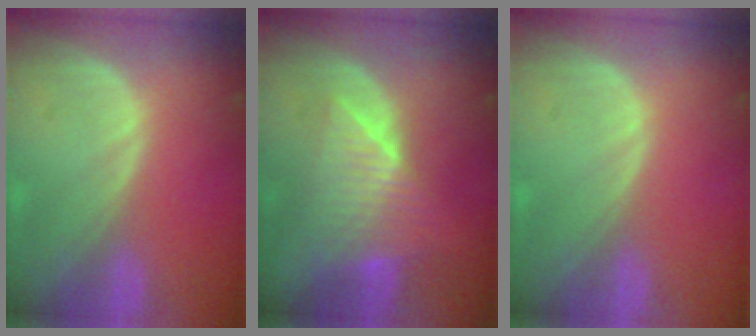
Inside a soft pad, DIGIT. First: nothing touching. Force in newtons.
{"total": 7.3, "press": 7.2, "slide": 1.5}
{"total": 0.0}